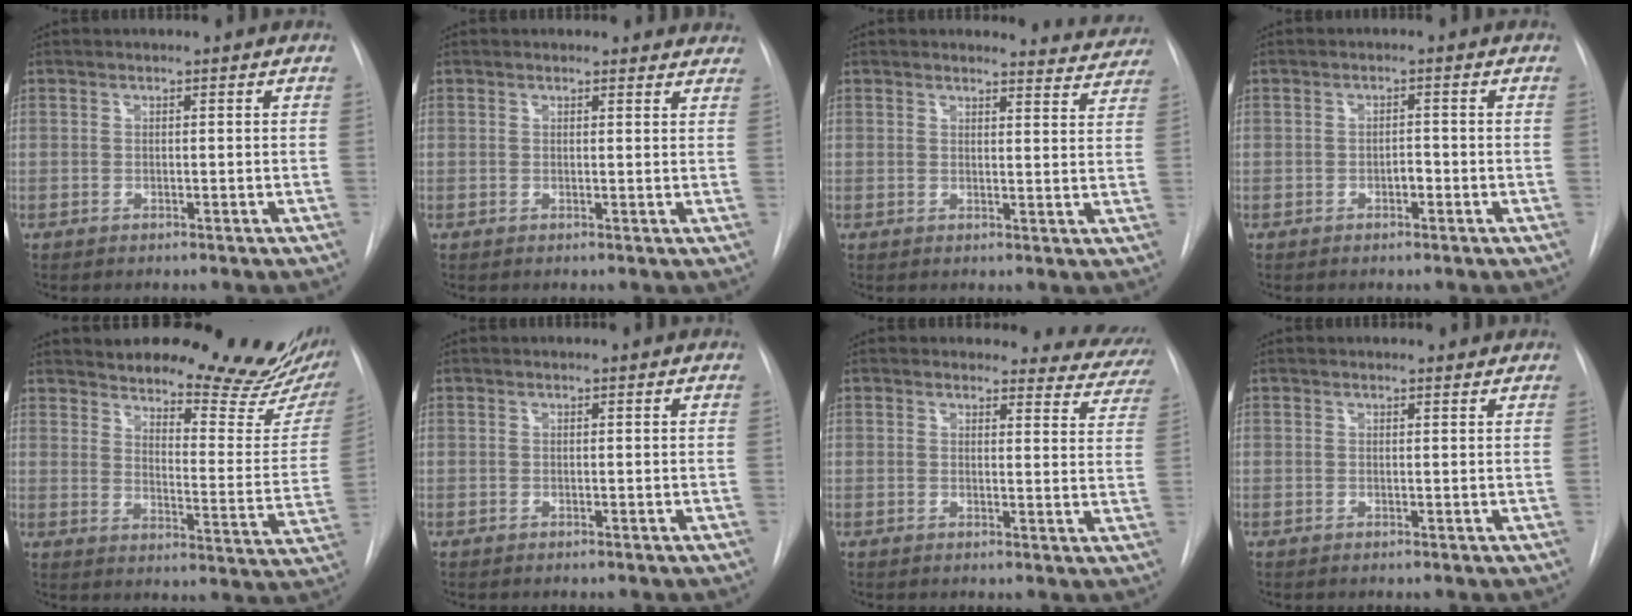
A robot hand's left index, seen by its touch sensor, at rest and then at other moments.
{"total": 5.6, "force": [5.3, 1.7, 0.6], "torque": [0.016, -0.001, 0.036]}
{"total": 6.3, "force": [6.2, 1.0, -0.3], "torque": [0.018, -0.029, 0.050]}
{"total": 1.3, "force": [-0.6, 0.7, 1.0], "torque": [-0.013, 0.003, -0.011]}
{"total": 22.7, "force": [20.4, 3.5, 9.3], "torque": [-0.126, -0.099, 0.245]}
{"total": 0.0}
{"total": 9.6, "force": [9.1, 2.8, -0.4], "torque": [0.052, -0.050, 0.061]}
{"total": 2.4, "force": [2.3, 0.5, 0.4], "torque": [-0.010, 0.010, 0.023]}